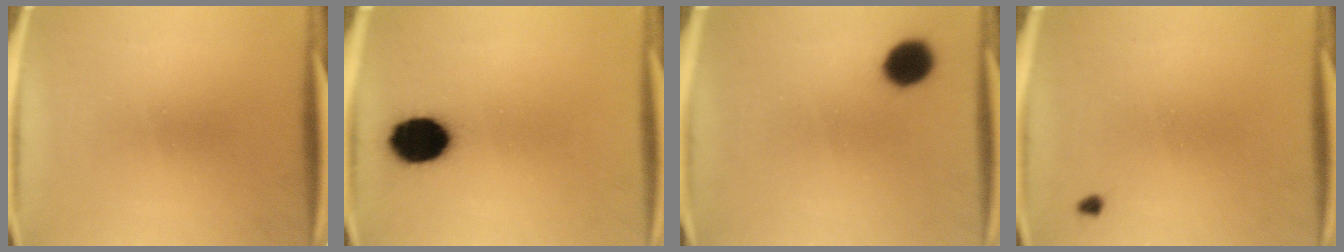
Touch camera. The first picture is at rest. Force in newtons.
{"total": 11.8}
{"total": 7.4}
{"total": 0.7}